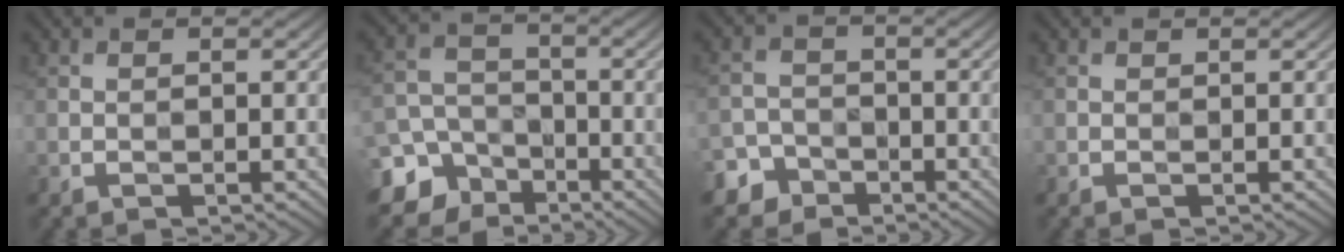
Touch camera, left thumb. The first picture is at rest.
{"total": 9.6, "force": [-5.8, 7.2, 2.3], "torque": [-0.064, -0.030, -0.123]}
{"total": 4.5, "force": [-3.3, 3.0, 0.3], "torque": [0.001, -0.008, -0.066]}
{"total": 0.0}